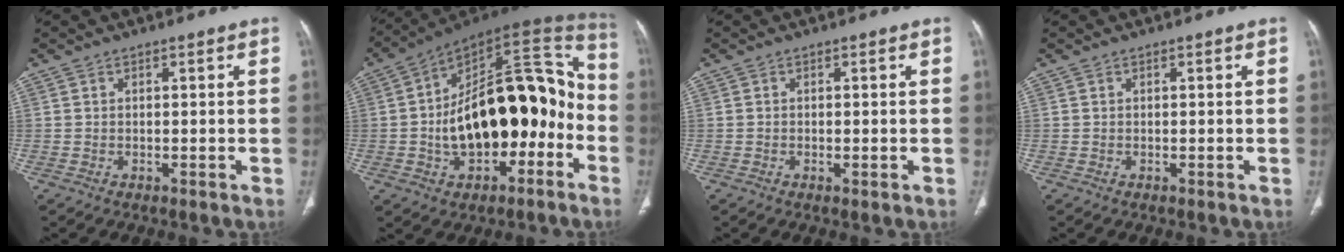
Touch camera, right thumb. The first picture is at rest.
{"total": 26.7, "force": [-5.2, 14.9, 21.5], "torque": [-0.303, 0.064, -0.071]}
{"total": 0.9, "force": [-0.2, 0.2, 0.8], "torque": [-0.016, -0.003, -0.003]}
{"total": 0.0}